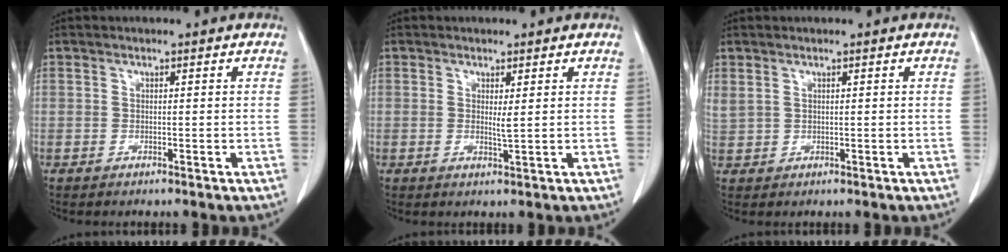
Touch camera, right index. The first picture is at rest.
{"total": 1.3, "force": [0.5, 0.0, 1.2], "torque": [-0.022, -0.004, 0.013]}
{"total": 2.2, "force": [1.4, 1.2, 1.2], "torque": [-0.043, 0.021, 0.044]}